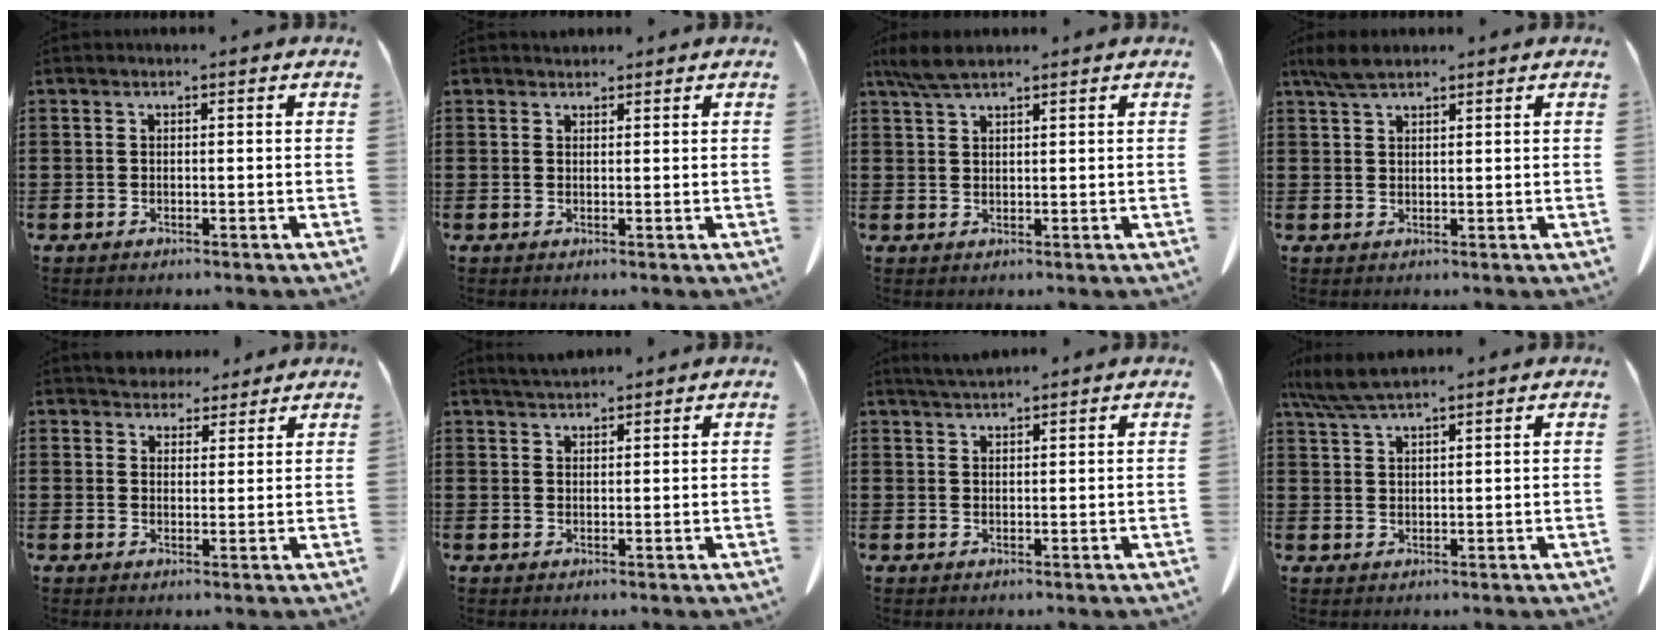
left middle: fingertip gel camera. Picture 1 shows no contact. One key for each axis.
{"total": 1.2, "fx": 1.1, "fy": 0.5, "fz": 0.0, "tx": -0.003, "ty": 0.001, "tz": 0.023}
{"total": 4.0, "fx": 2.9, "fy": 0.9, "fz": 2.6, "tx": -0.058, "ty": 0.001, "tz": 0.056}
{"total": 3.7, "fx": 2.8, "fy": 1.0, "fz": 2.3, "tx": -0.051, "ty": 0.005, "tz": 0.052}
{"total": 3.9, "fx": 3.6, "fy": 1.5, "fz": 0.3, "tx": -0.010, "ty": -0.006, "tz": 0.069}
{"total": 2.3, "fx": 2.2, "fy": 0.3, "fz": 0.5, "tx": -0.014, "ty": -0.001, "tz": 0.044}
{"total": 2.2, "fx": 2.1, "fy": 0.1, "fz": 0.7, "tx": -0.020, "ty": -0.002, "tz": 0.040}
{"total": 5.0, "fx": 4.1, "fy": 0.5, "fz": 2.8, "tx": -0.064, "ty": -0.007, "tz": 0.077}